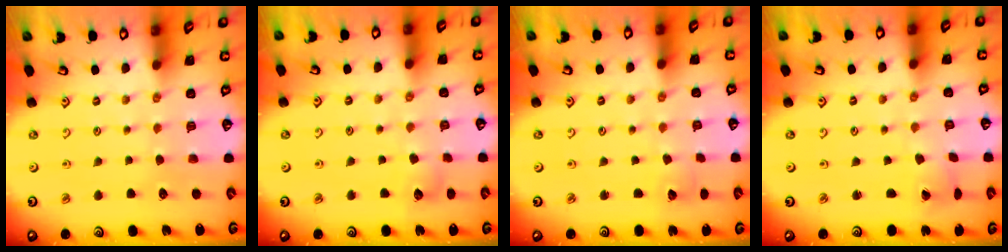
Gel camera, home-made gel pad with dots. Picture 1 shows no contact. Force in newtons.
{"total": 4.8, "press": 4.8, "slide": 0.4}
{"total": 2.1, "press": 2.1, "slide": 0.2}
{"total": 1.6, "press": 1.6, "slide": 0.1}